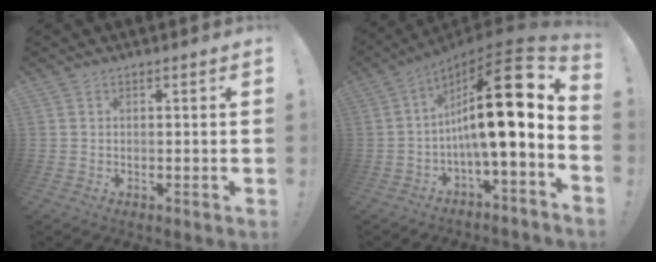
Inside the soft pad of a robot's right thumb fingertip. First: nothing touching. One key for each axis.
{"total": 19.3, "fx": 3.0, "fy": 3.9, "fz": 18.7, "tx": -0.292, "ty": -0.027, "tz": 0.038}